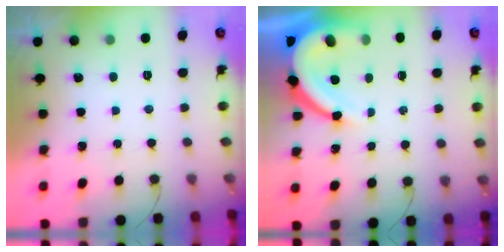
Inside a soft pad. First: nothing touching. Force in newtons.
{"total": 11.1, "press": 11.1, "slide": 1.3}